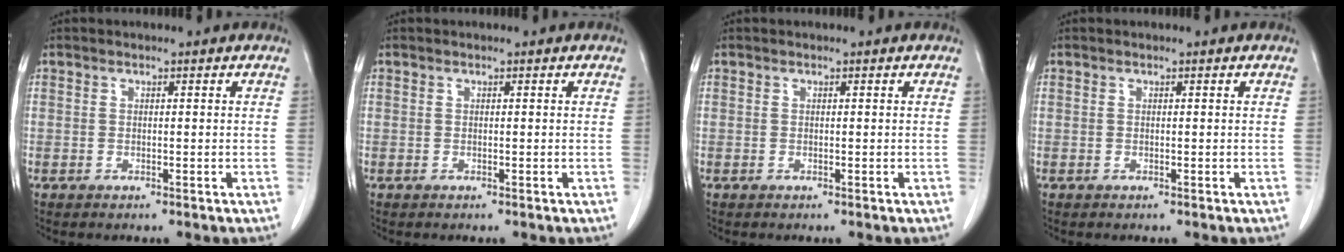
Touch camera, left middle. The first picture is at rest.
{"total": 0.0}
{"total": 0.0}
{"total": 0.0}